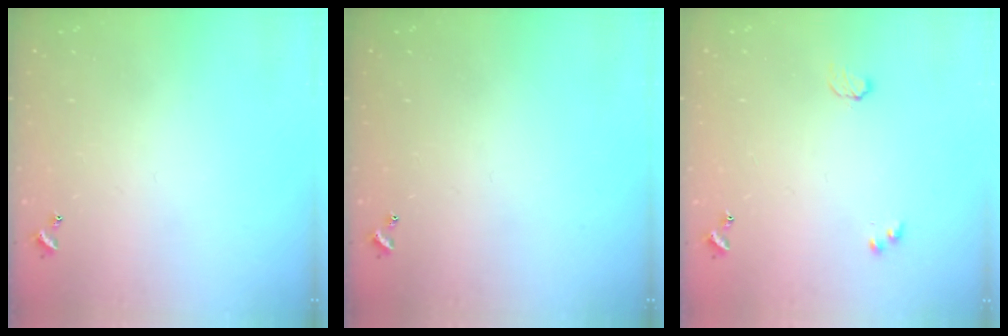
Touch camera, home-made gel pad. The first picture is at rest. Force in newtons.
{"total": 0.0}
{"total": 3.9, "press": 3.9, "slide": 0.6}